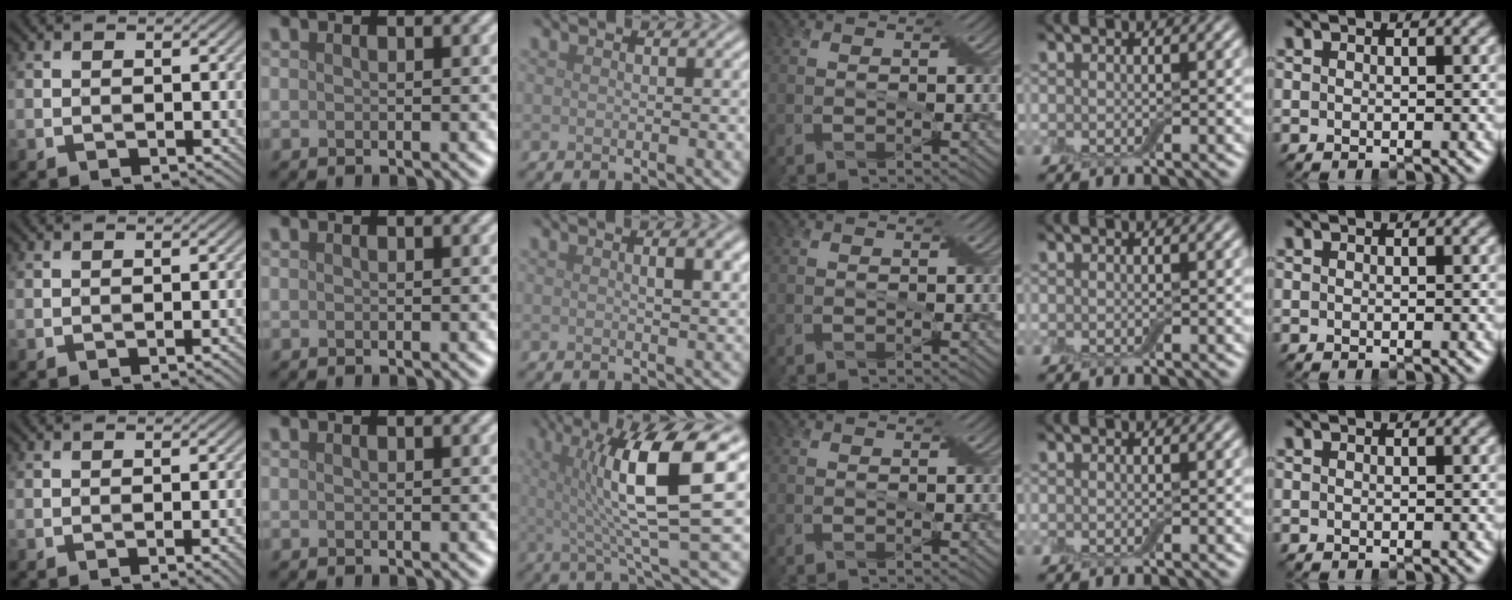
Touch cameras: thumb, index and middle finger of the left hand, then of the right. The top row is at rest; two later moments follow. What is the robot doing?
{"motion": "pour", "object": "bottle"}